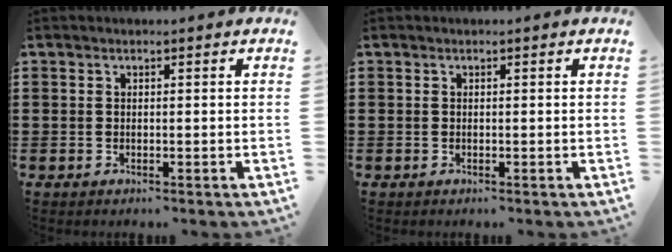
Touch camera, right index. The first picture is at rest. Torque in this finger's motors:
{"motor_torque": [-0.09, 0.30, -0.01, 0.01]}